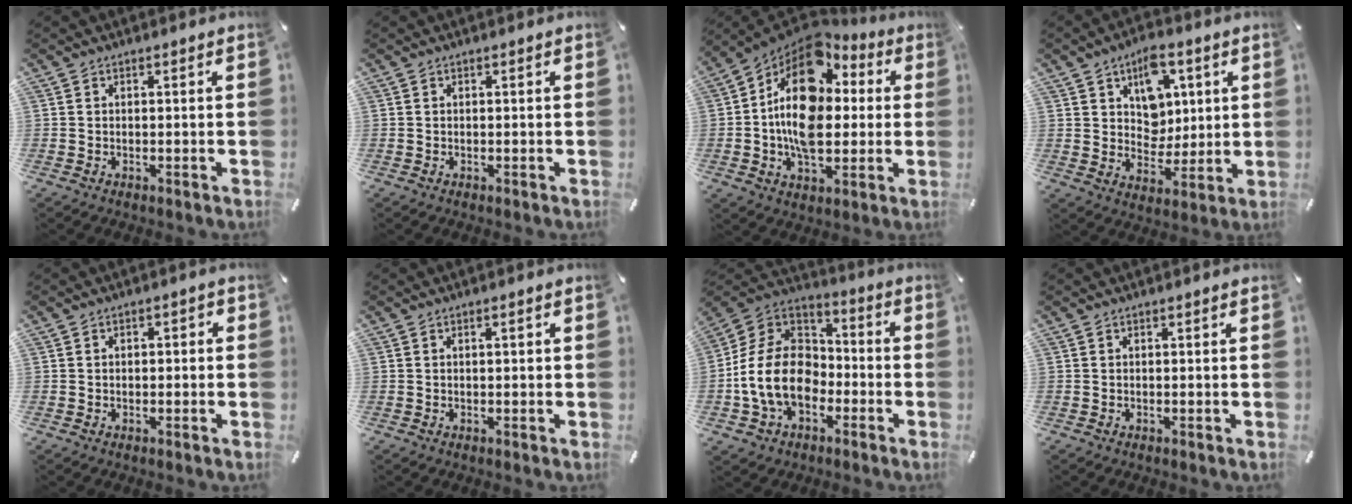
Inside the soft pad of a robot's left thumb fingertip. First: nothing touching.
{"total": 0.0}
{"total": 20.0, "force": [2.6, 13.3, 14.8], "torque": [-0.281, -0.011, 0.038]}
{"total": 10.7, "force": [4.9, 8.3, 4.8], "torque": [-0.067, -0.024, 0.088]}
{"total": 1.7, "force": [-0.5, 1.1, 1.2], "torque": [-0.023, 0.007, -0.013]}
{"total": 1.2, "force": [0.1, 0.5, 1.1], "torque": [-0.021, 0.004, -0.001]}
{"total": 15.6, "force": [-5.6, 11.7, 8.7], "torque": [-0.197, 0.033, -0.102]}
{"total": 0.0}